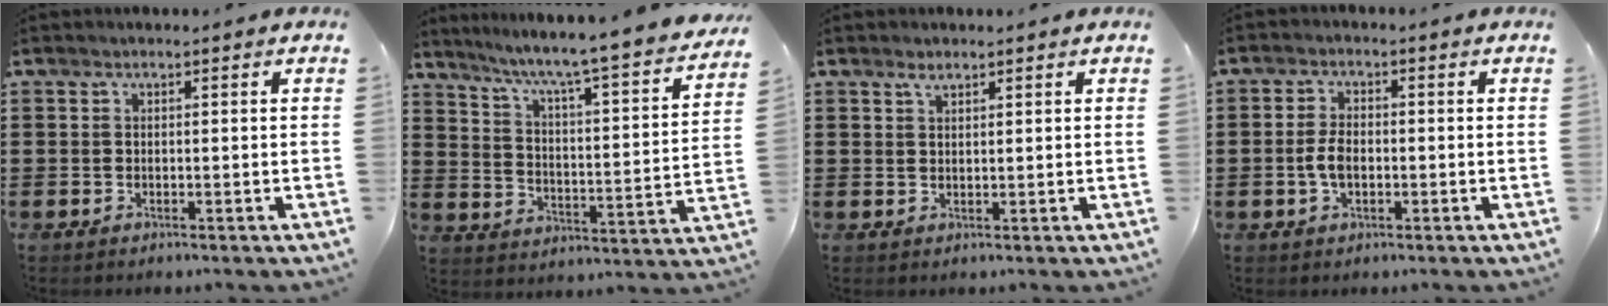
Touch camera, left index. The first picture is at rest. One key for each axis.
{"total": 5.1, "fx": 4.3, "fy": -0.8, "fz": 2.7, "tx": -0.074, "ty": -0.051, "tz": 0.058}
{"total": 1.3, "fx": 1.0, "fy": 0.4, "fz": 0.7, "tx": -0.016, "ty": 0.001, "tz": 0.018}
{"total": 3.8, "fx": -0.6, "fy": 1.9, "fz": 3.2, "tx": -0.074, "ty": 0.000, "tz": -0.016}